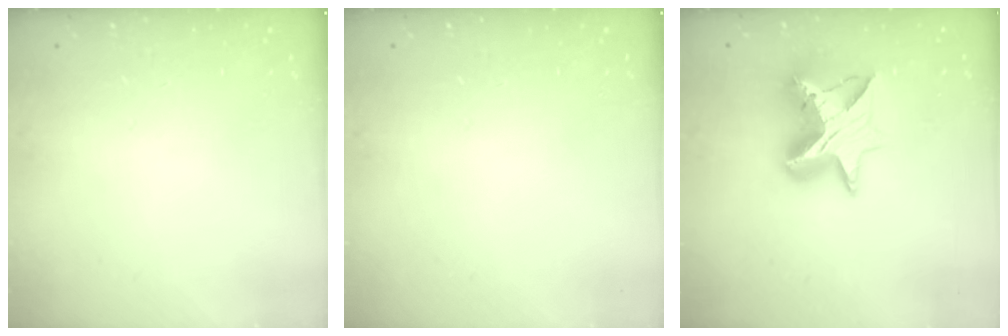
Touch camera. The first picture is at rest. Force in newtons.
{"total": 0.0}
{"total": 12.7, "press": 12.7, "slide": 1.0}